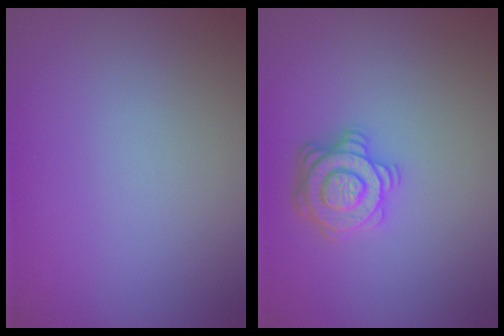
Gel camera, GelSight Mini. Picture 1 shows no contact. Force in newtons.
{"total": 3.2, "press": 3.0, "slide": 1.1}